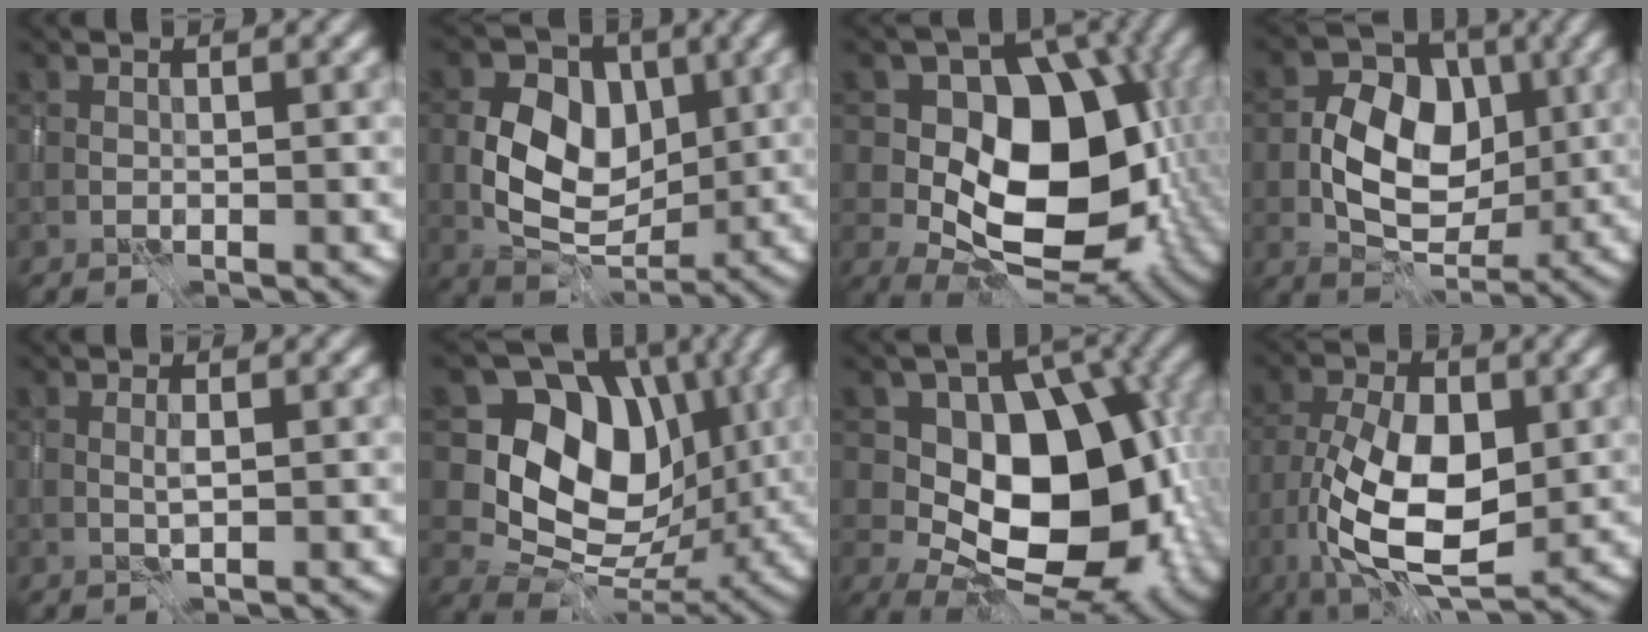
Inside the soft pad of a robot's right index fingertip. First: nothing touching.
{"total": 8.0, "force": [0.3, 5.5, 5.8], "torque": [-0.096, -0.002, -0.007]}
{"total": 12.2, "force": [-1.2, 8.6, 8.6], "torque": [-0.108, -0.008, -0.024]}
{"total": 7.4, "force": [-0.4, 5.2, 5.2], "torque": [-0.082, 0.003, -0.016]}
{"total": 0.7, "force": [0.0, -0.1, 0.7], "torque": [-0.015, 0.001, -0.002]}
{"total": 10.5, "force": [1.9, 8.1, 6.4], "torque": [-0.100, -0.014, 0.026]}
{"total": 12.2, "force": [-0.6, 8.3, 8.9], "torque": [-0.108, -0.005, -0.011]}
{"total": 10.5, "force": [-1.9, 5.4, 8.9], "torque": [-0.167, -0.007, -0.038]}